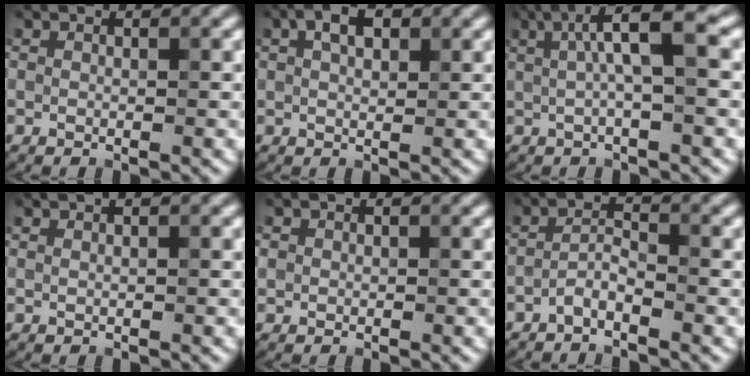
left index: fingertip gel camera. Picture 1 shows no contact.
{"total": 3.1, "force": [1.3, 1.6, 2.4], "torque": [-0.042, 0.010, 0.020]}
{"total": 5.4, "force": [1.2, 1.0, 5.2], "torque": [-0.084, 0.014, 0.015]}
{"total": 1.2, "force": [0.9, 0.2, 0.7], "torque": [-0.014, -0.002, 0.011]}
{"total": 0.7, "force": [0.1, 0.7, 0.1], "torque": [0.004, -0.001, 0.001]}
{"total": 1.8, "force": [-1.3, 0.3, 1.1], "torque": [-0.022, 0.008, -0.031]}